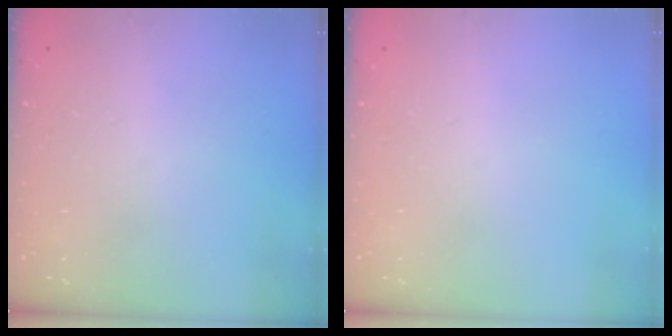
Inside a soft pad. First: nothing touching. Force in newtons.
{"total": 0.0}